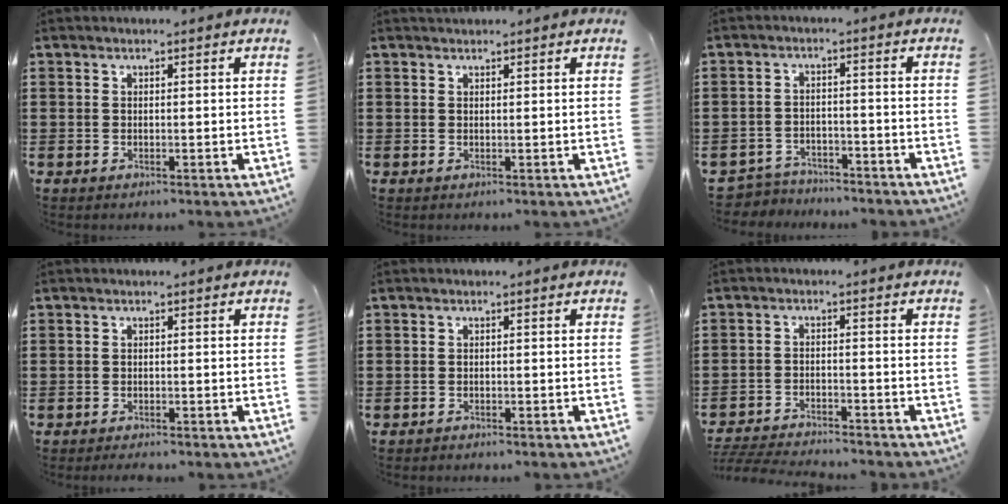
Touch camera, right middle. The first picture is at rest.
{"total": 0.7, "force": [0.7, 0.1, 0.0], "torque": [-0.002, -0.002, 0.014]}
{"total": 3.7, "force": [-3.6, 0.6, -0.3], "torque": [-0.004, 0.002, -0.078]}
{"total": 0.8, "force": [-0.7, 0.1, 0.2], "torque": [-0.006, -0.003, -0.014]}
{"total": 0.8, "force": [-0.8, 0.1, 0.0], "torque": [-0.001, 0.001, -0.017]}
{"total": 4.0, "force": [-4.0, 0.1, 0.5], "torque": [-0.017, -0.001, -0.086]}